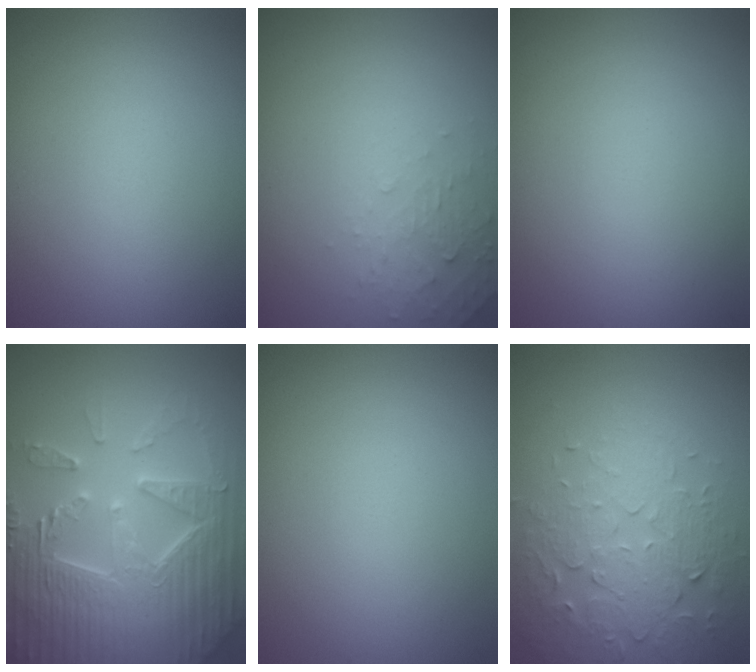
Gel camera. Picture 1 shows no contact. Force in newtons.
{"total": 1.7, "press": 1.7, "slide": 0.2}
{"total": 0.0}
{"total": 7.7, "press": 7.5, "slide": 1.6}
{"total": 0.0}
{"total": 5.4, "press": 3.6, "slide": 4.0}